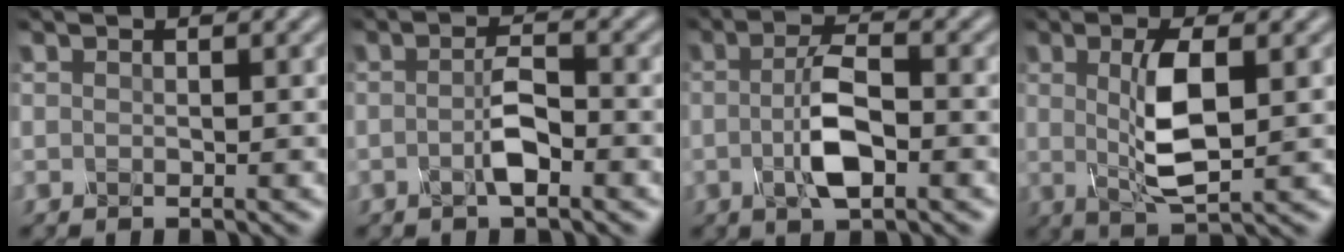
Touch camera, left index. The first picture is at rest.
{"total": 2.1, "force": [-0.8, 0.3, 1.9], "torque": [-0.038, 0.010, -0.021]}
{"total": 3.7, "force": [-0.8, 1.1, 3.4], "torque": [-0.074, 0.007, -0.021]}
{"total": 4.7, "force": [0.6, 1.3, 4.5], "torque": [-0.096, 0.002, 0.013]}